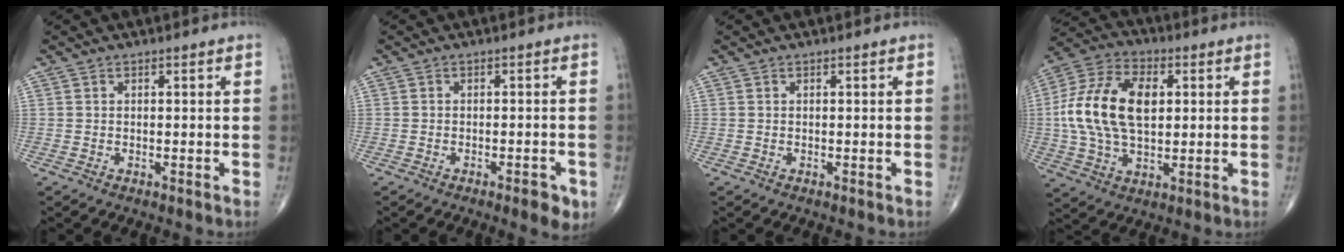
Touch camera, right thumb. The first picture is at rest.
{"total": 3.6, "force": [-1.8, 1.2, 2.9], "torque": [-0.033, 0.003, -0.021]}
{"total": 0.0}
{"total": 17.6, "force": [2.0, 10.4, 14.0], "torque": [-0.273, 0.015, 0.034]}